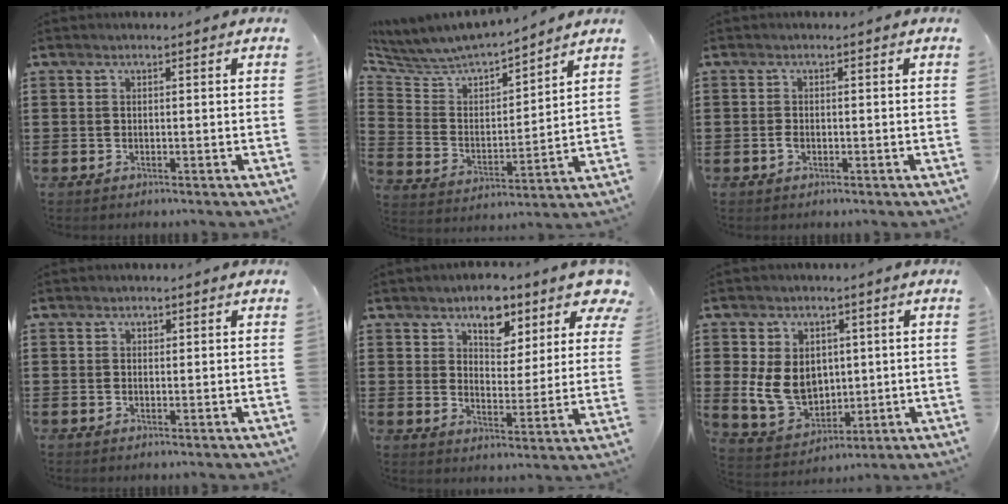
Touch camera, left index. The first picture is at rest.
{"total": 5.3, "force": [5.2, 1.2, 0.5], "torque": [-0.046, -0.044, 0.082]}
{"total": 1.2, "force": [-0.5, 0.7, 0.8], "torque": [-0.025, -0.004, -0.011]}
{"total": 0.7, "force": [0.4, 0.6, 0.2], "torque": [0.003, 0.003, 0.004]}
{"total": 8.0, "force": [6.2, 3.6, 3.5], "torque": [-0.066, -0.024, 0.102]}
{"total": 9.0, "force": [0.5, 7.3, 5.3], "torque": [-0.133, 0.012, 0.009]}